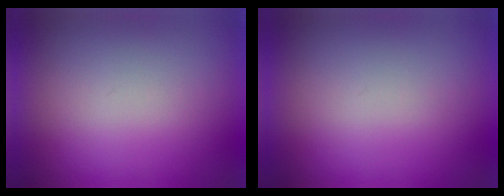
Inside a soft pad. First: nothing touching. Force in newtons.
{"total": 0.0}